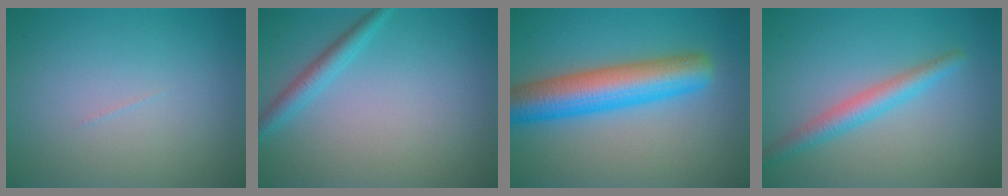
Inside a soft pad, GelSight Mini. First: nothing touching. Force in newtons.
{"total": 2.1, "press": 2.1, "slide": 0.1}
{"total": 7.9, "press": 7.9, "slide": 0.3}
{"total": 2.9, "press": 2.9, "slide": 0.1}